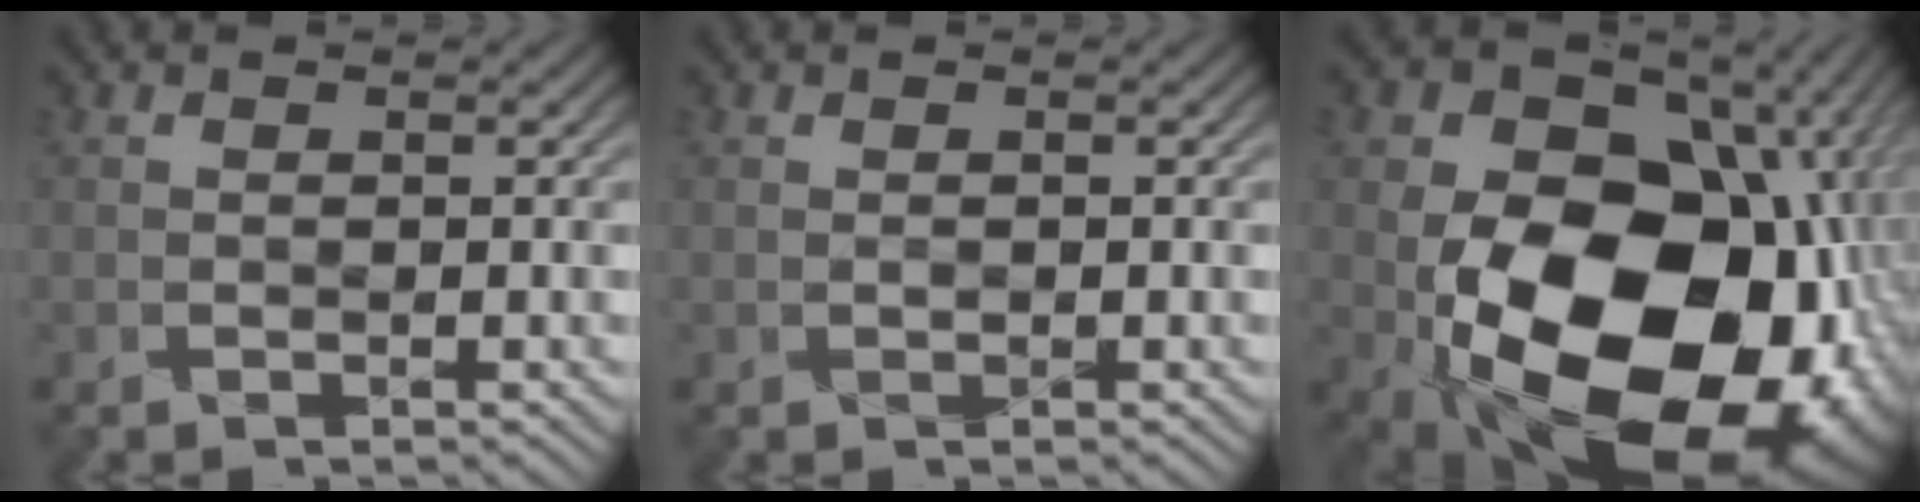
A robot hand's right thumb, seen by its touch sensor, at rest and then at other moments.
{"total": 0.0}
{"total": 23.4, "force": [-4.1, 16.9, 15.8], "torque": [-0.255, -0.049, -0.053]}